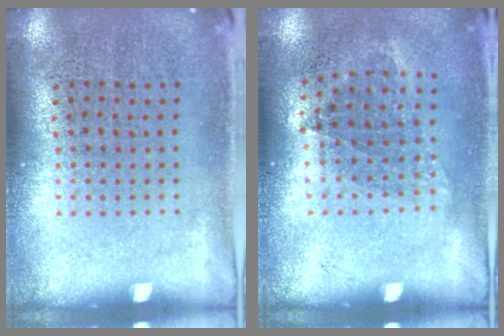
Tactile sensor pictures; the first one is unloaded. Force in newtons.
{"total": 1.0, "press": 0.8, "slide": 0.6}